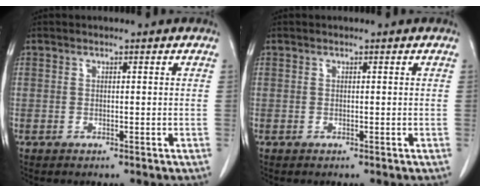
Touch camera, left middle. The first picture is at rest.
{"total": 0.0}